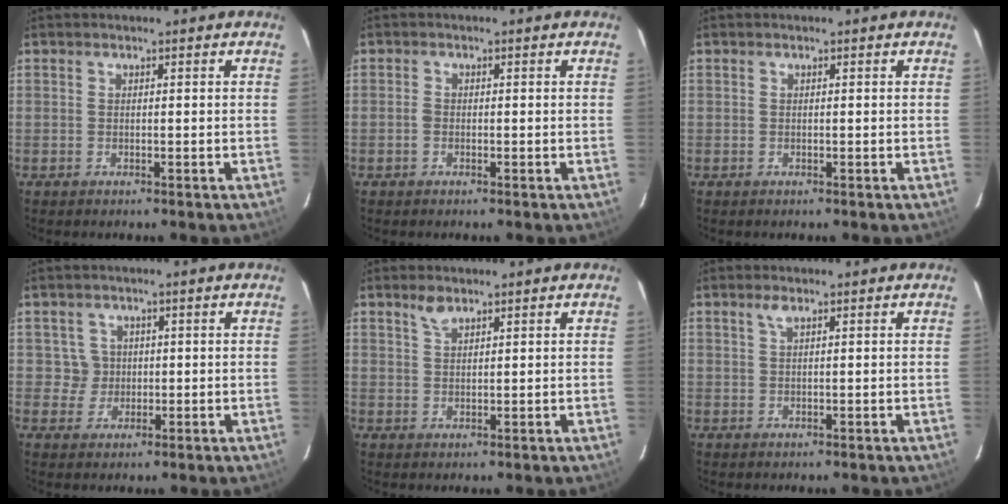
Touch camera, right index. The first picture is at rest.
{"total": 1.1, "force": [-0.3, 0.8, 0.6], "torque": [-0.014, 0.003, -0.008]}
{"total": 0.0}
{"total": 3.2, "force": [0.5, 3.2, -0.1], "torque": [0.010, 0.016, 0.009]}
{"total": 2.3, "force": [1.8, 0.9, 1.1], "torque": [-0.020, 0.004, 0.035]}
{"total": 1.2, "force": [0.8, 0.2, 0.9], "torque": [-0.018, 0.004, 0.015]}